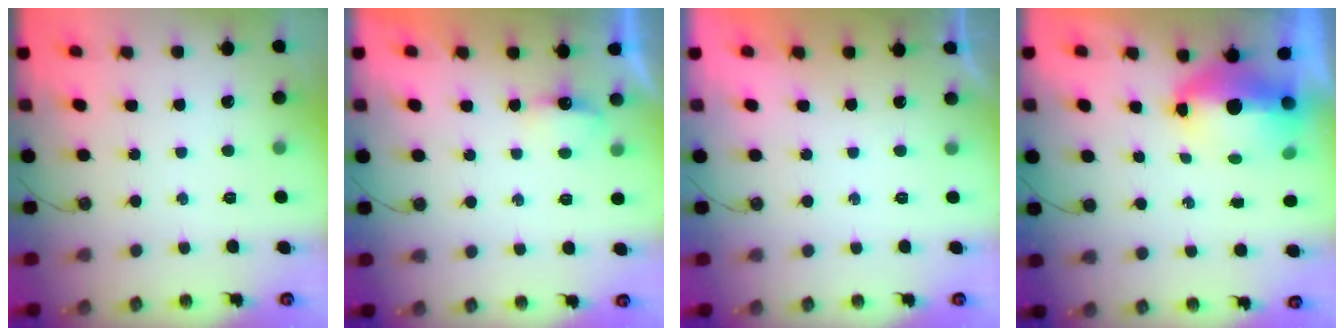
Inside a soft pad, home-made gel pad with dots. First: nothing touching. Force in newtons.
{"total": 3.9, "press": 3.9, "slide": 0.7}
{"total": 0.0}
{"total": 12.9, "press": 9.2, "slide": 9.1}